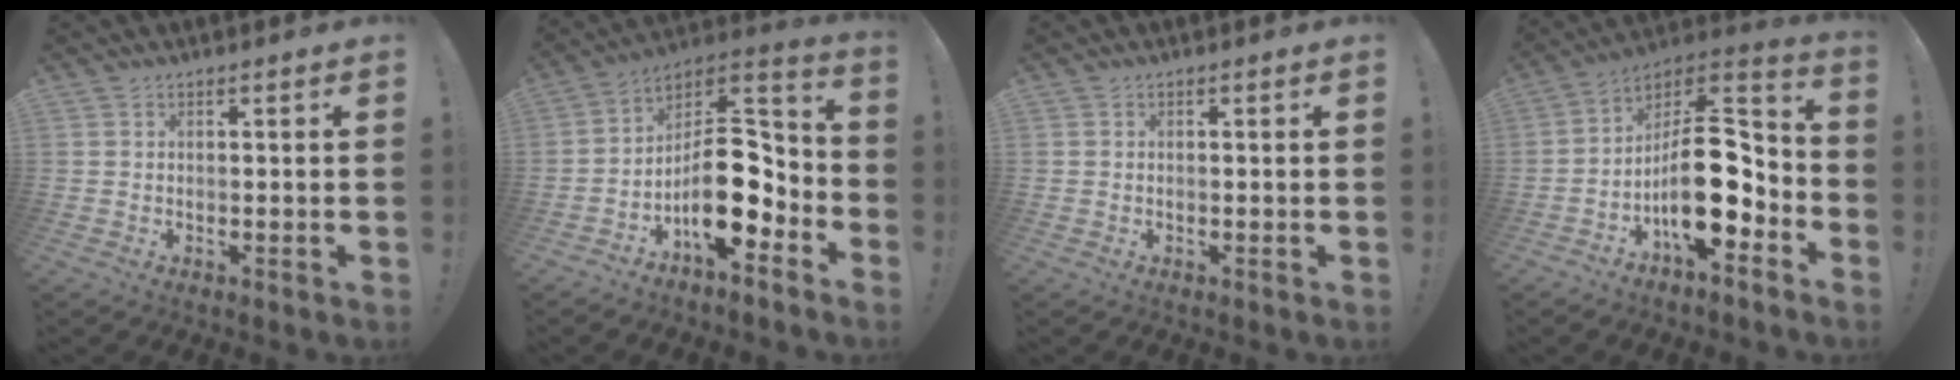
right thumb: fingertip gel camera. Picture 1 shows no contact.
{"total": 17.0, "force": [-4.3, 9.1, 13.6], "torque": [-0.204, 0.020, -0.062]}
{"total": 0.0}
{"total": 19.6, "force": [-4.0, 9.8, 16.5], "torque": [-0.270, 0.017, -0.058]}